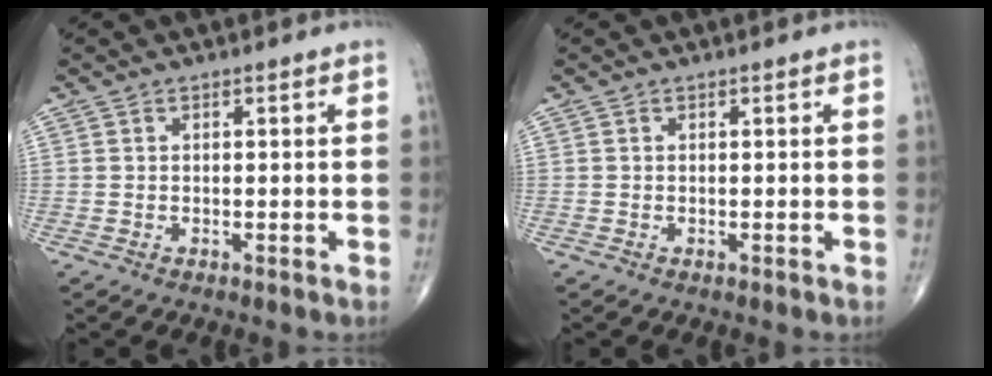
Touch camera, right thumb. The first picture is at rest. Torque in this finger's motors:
{"motor_torque": [1.41, 0.19, -0.24, -0.39, -0.04]}